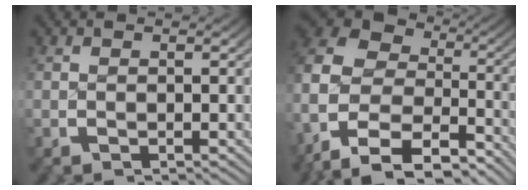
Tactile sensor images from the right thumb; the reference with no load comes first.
{"total": 16.2, "force": [-5.1, 11.9, 9.7], "torque": [-0.223, -0.060, -0.067]}